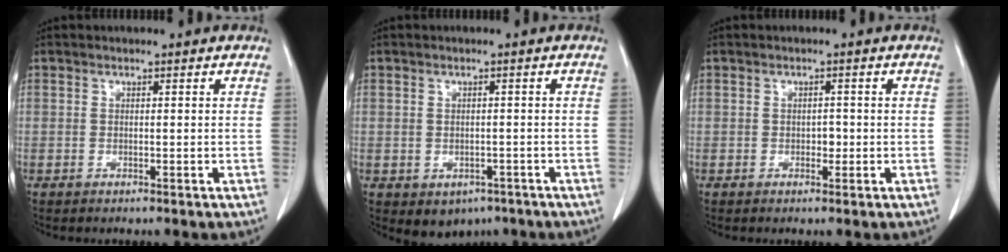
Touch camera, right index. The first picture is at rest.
{"total": 4.1, "force": [-2.0, 3.2, 1.4], "torque": [-0.012, 0.003, -0.015]}
{"total": 1.2, "force": [-0.3, 0.8, 0.9], "torque": [-0.011, 0.002, -0.003]}